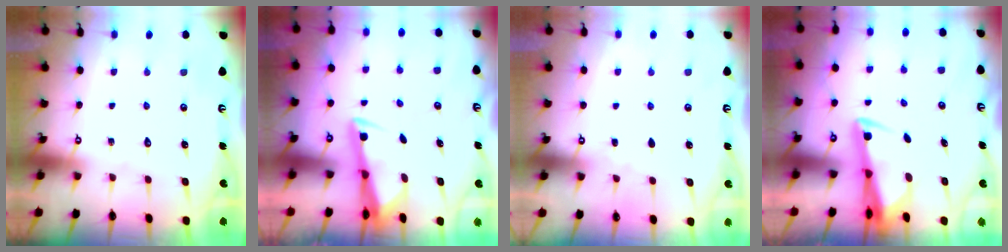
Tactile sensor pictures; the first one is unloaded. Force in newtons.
{"total": 3.2, "press": 3.1, "slide": 0.8}
{"total": 2.4, "press": 2.4, "slide": 0.5}
{"total": 2.8, "press": 2.6, "slide": 0.9}